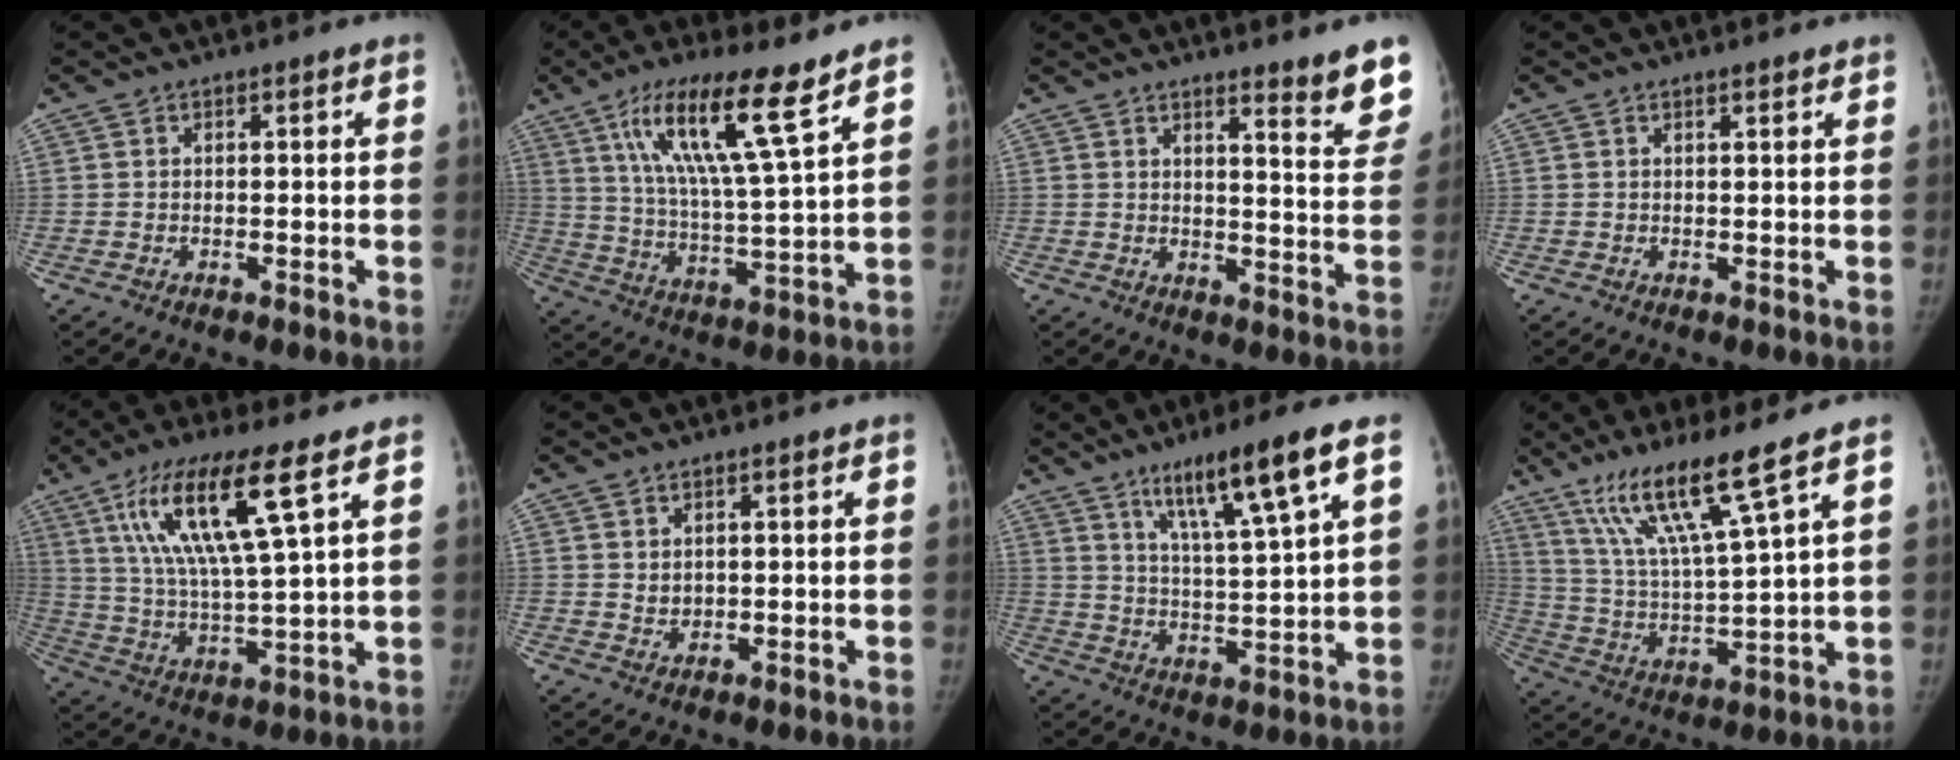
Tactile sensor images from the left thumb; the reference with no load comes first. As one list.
[{"total": 16.8, "force": [9.7, 2.0, 13.6], "torque": [-0.238, -0.045, 0.178]}, {"total": 9.9, "force": [7.6, 1.3, 6.1], "torque": [-0.046, -0.058, 0.090]}, {"total": 1.3, "force": [1.2, 0.3, 0.5], "torque": [-0.003, -0.005, 0.019]}, {"total": 16.7, "force": [7.8, 2.7, 14.5], "torque": [-0.287, -0.027, 0.146]}, {"total": 2.0, "force": [1.0, 1.5, 0.9], "torque": [-0.010, -0.010, 0.024]}, {"total": 13.5, "force": [7.5, 0.7, 11.2], "torque": [-0.190, -0.034, 0.129]}, {"total": 14.4, "force": [9.4, -0.1, 10.9], "torque": [-0.203, -0.049, 0.186]}]